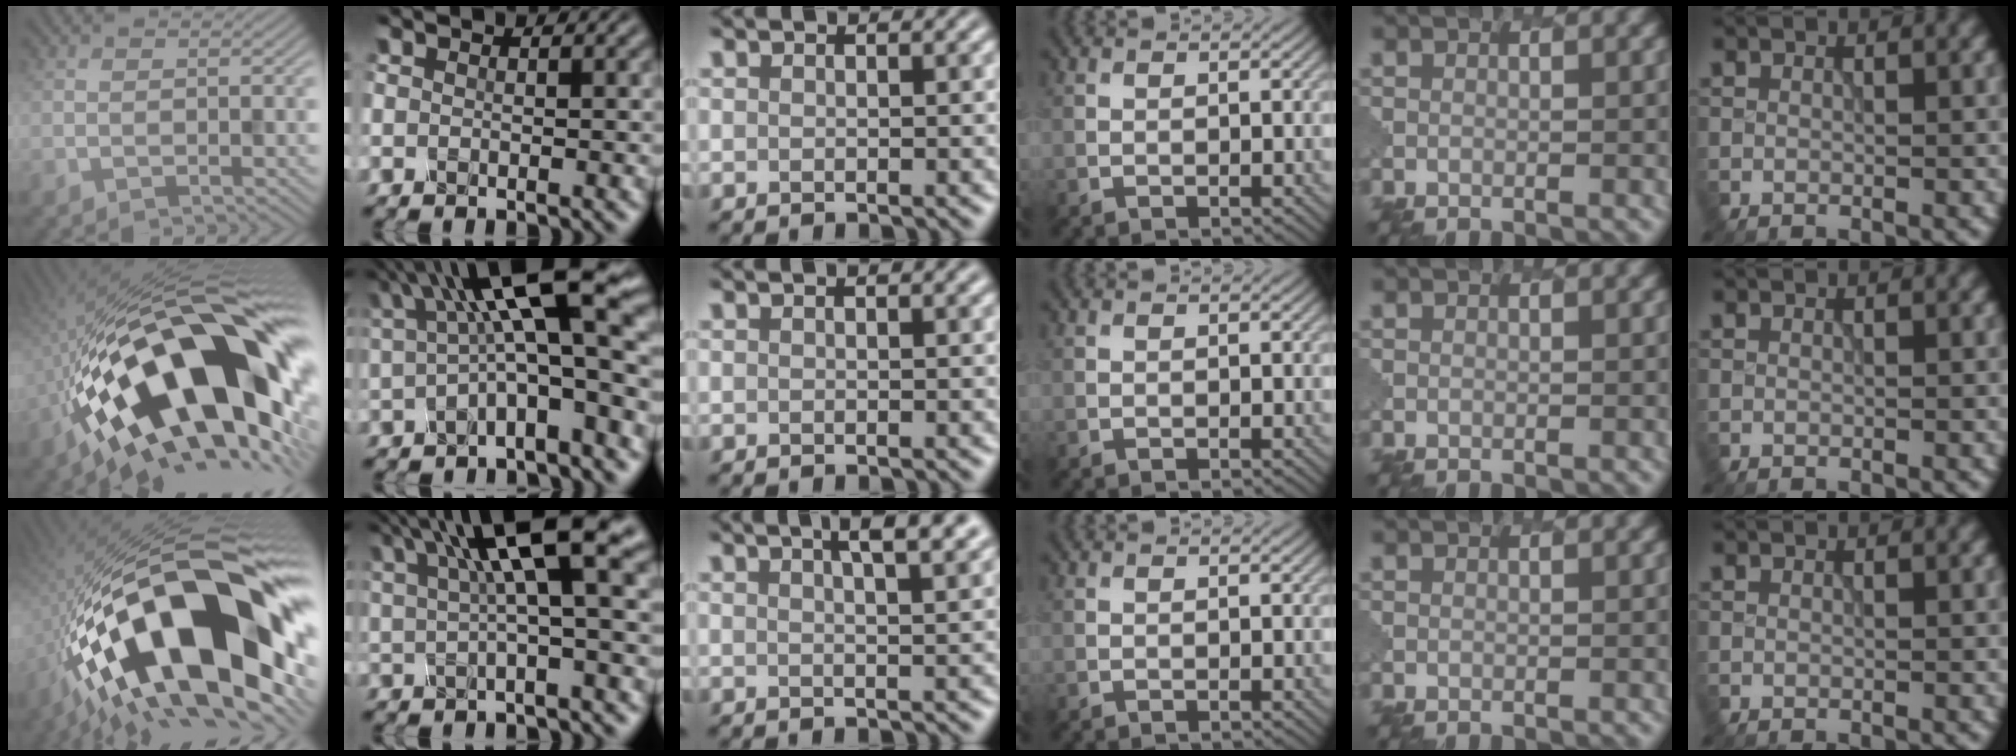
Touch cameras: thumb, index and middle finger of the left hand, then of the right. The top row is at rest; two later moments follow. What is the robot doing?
{"motion": "dispense", "object": "syringe"}